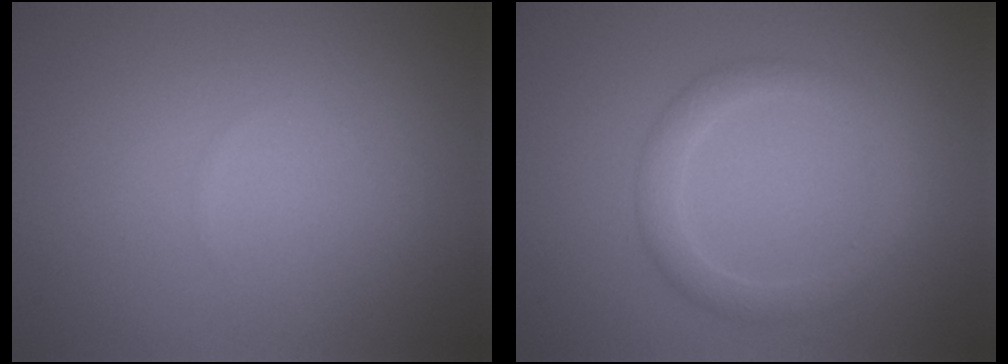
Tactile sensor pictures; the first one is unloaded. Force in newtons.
{"total": 2.6, "press": 2.6, "slide": 0.1}